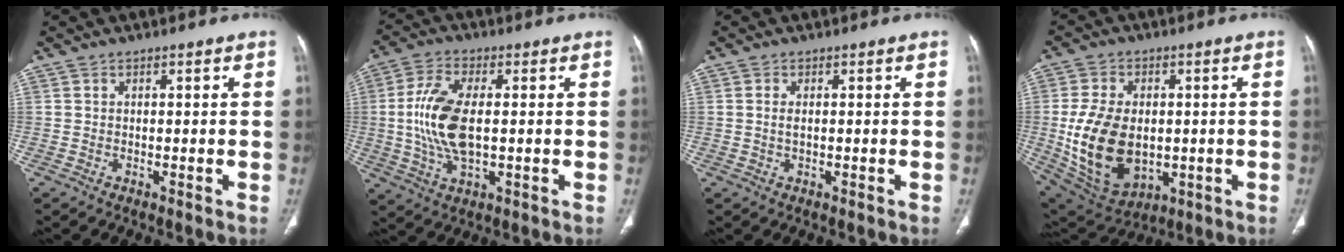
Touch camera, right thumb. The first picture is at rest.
{"total": 12.0, "force": [0.2, 5.6, 10.6], "torque": [-0.230, 0.000, 0.006]}
{"total": 1.4, "force": [0.2, 0.6, 1.2], "torque": [-0.029, 0.000, 0.006]}
{"total": 17.6, "force": [-1.3, 11.6, 13.2], "torque": [-0.232, -0.008, 0.006]}